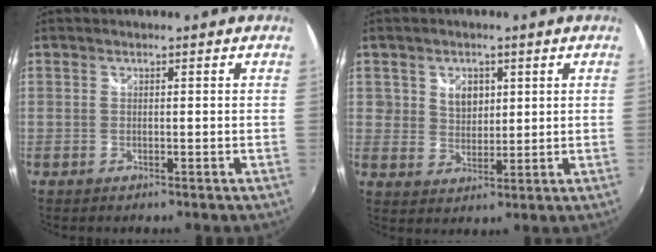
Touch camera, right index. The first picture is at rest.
{"total": 5.1, "force": [1.9, 4.3, 2.1], "torque": [-0.031, 0.006, 0.038]}